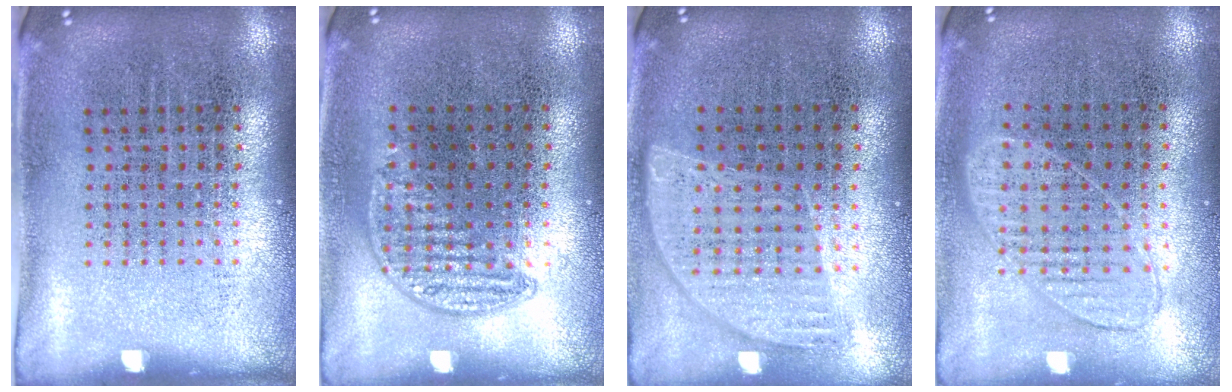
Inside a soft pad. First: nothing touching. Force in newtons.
{"total": 0.8, "press": 0.6, "slide": 0.5}
{"total": 0.9, "press": 0.8, "slide": 0.2}
{"total": 0.9, "press": 0.9, "slide": 0.4}